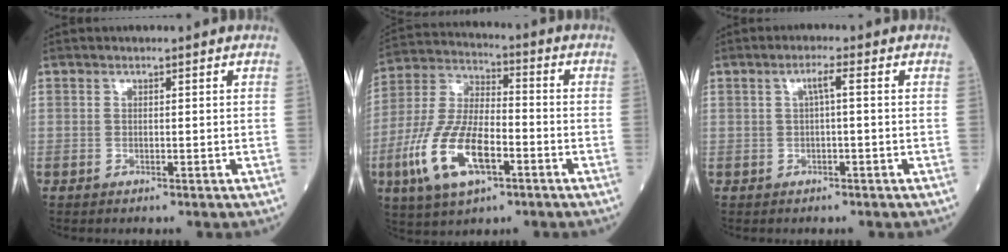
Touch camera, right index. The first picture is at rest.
{"total": 14.8, "force": [-5.5, 5.7, 12.4], "torque": [-0.270, -0.002, -0.101]}
{"total": 2.0, "force": [0.2, 0.0, 2.0], "torque": [-0.034, 0.007, 0.004]}